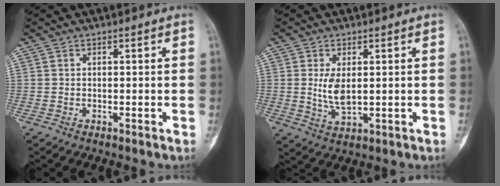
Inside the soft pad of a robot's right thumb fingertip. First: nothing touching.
{"total": 5.1, "force": [0.6, 2.4, 4.4], "torque": [-0.084, -0.014, 0.019]}